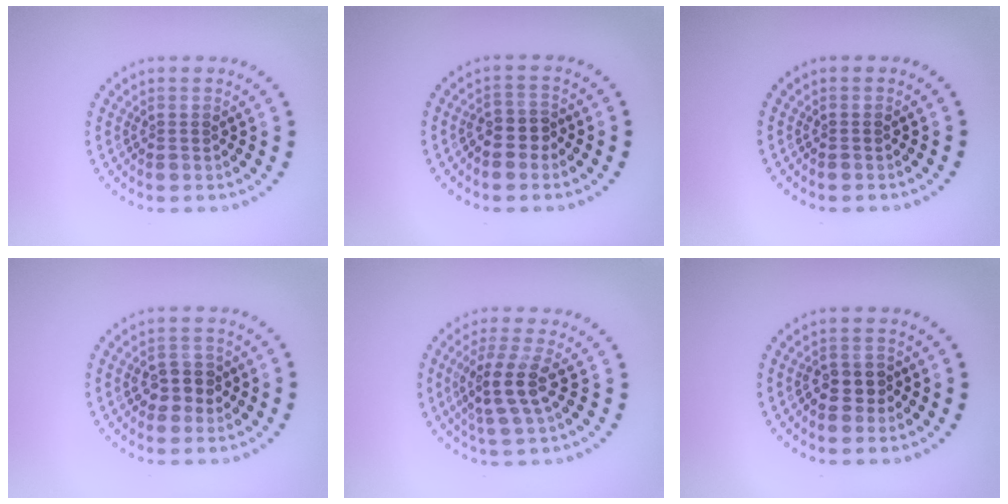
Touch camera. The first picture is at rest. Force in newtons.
{"total": 2.4, "press": 2.1, "slide": 1.1}
{"total": 0.0}
{"total": 2.8, "press": 2.8, "slide": 0.4}
{"total": 3.8, "press": 3.3, "slide": 2.0}
{"total": 2.5, "press": 2.4, "slide": 0.6}